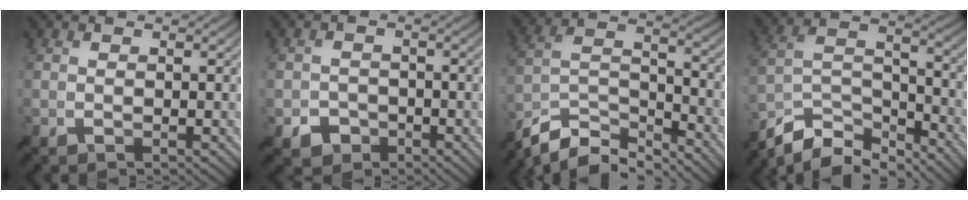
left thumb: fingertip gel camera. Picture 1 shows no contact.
{"total": 3.1, "force": [-1.9, 2.4, 0.7], "torque": [-0.009, -0.006, -0.037]}
{"total": 11.1, "force": [-9.3, 3.3, 5.0], "torque": [-0.105, -0.005, -0.181]}
{"total": 11.4, "force": [-9.7, 3.6, 4.7], "torque": [-0.103, 0.003, -0.181]}